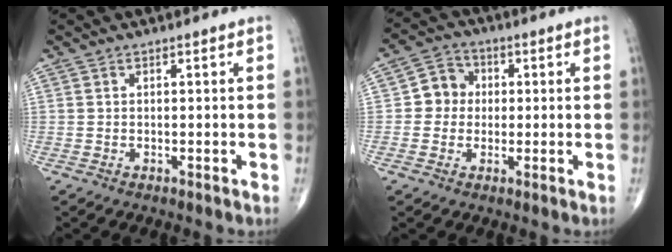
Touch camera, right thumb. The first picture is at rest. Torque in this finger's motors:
{"motor_torque": [-0.25, -0.25, -0.03, 0.04, 0.03]}